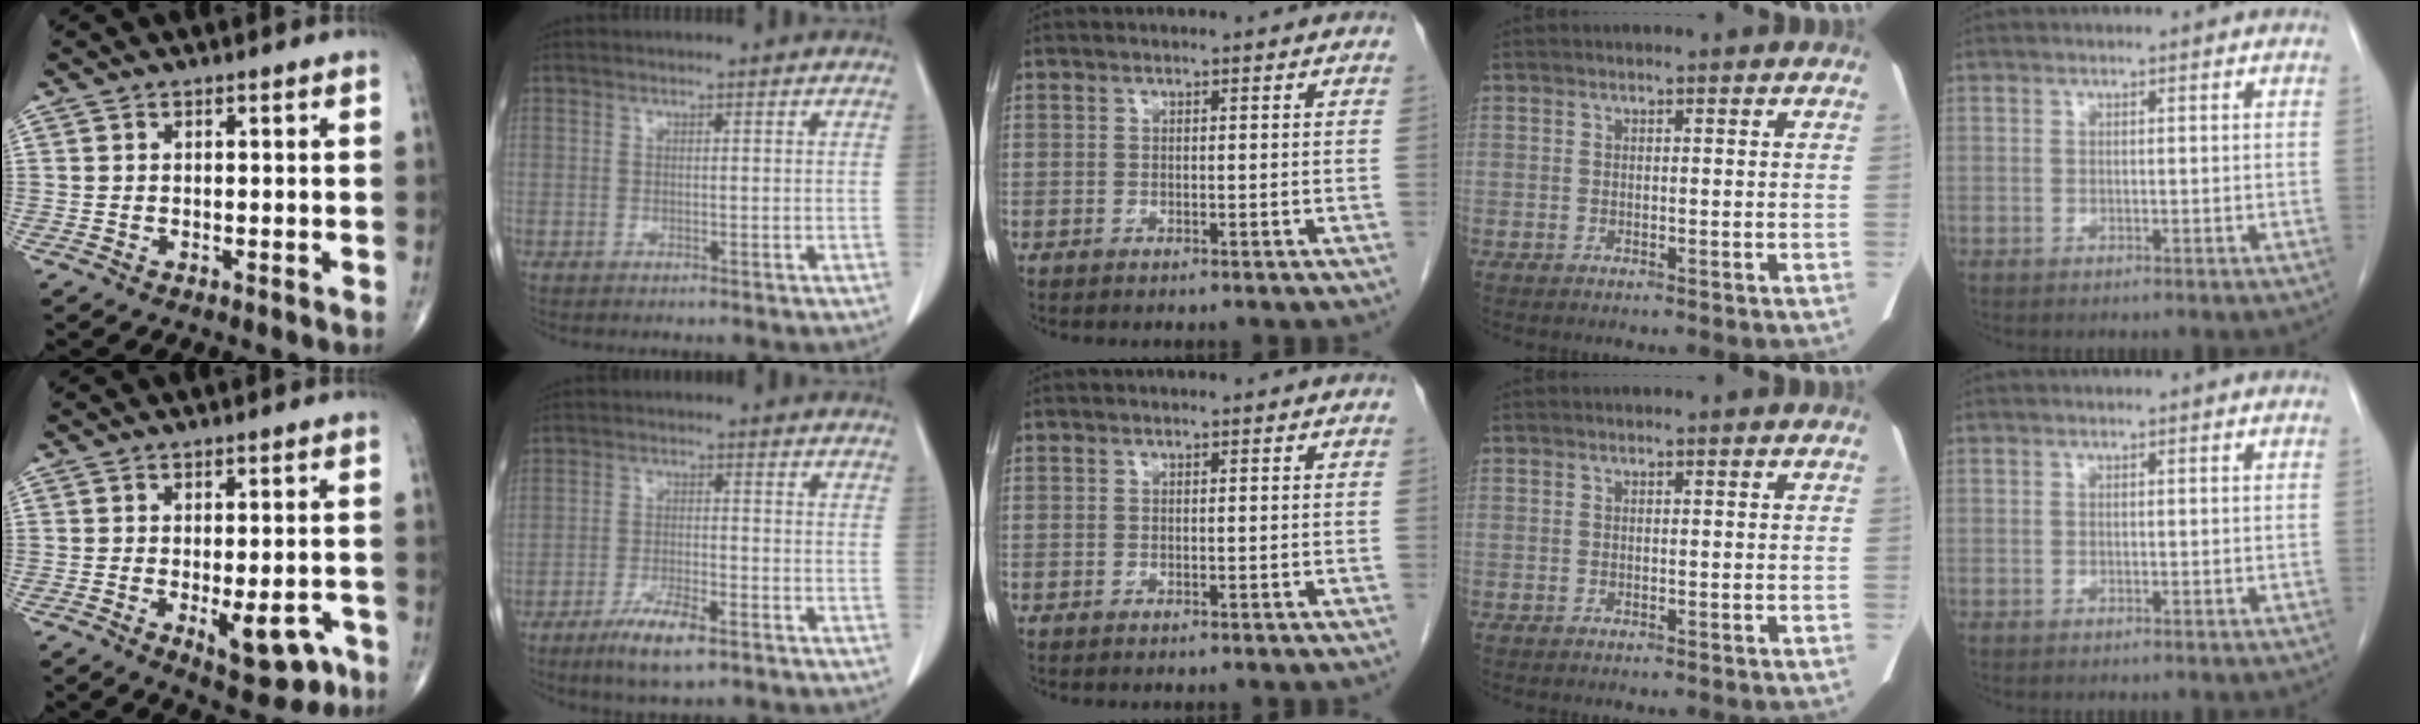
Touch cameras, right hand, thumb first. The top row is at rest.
{"thumb": {"total": 8.8, "force": [-3.5, 3.9, 7.1], "torque": [-0.071, 0.009, -0.037]}, "index": {"total": 6.6, "force": [-4.2, 1.2, 4.9], "torque": [-0.094, -0.009, -0.073]}}